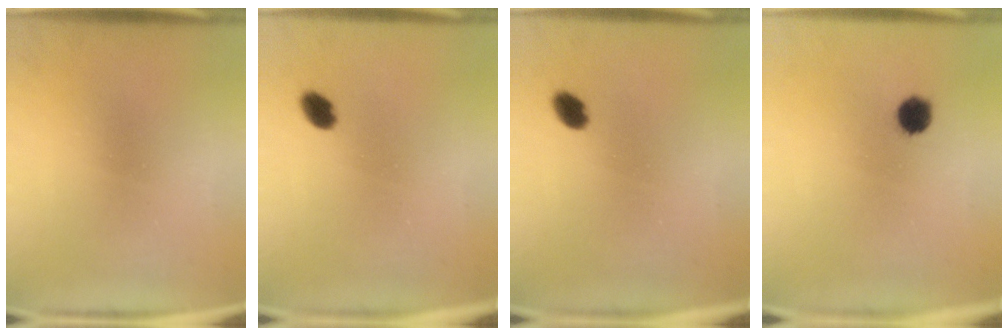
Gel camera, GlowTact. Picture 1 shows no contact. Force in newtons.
{"total": 2.8}
{"total": 2.8}
{"total": 4.6}